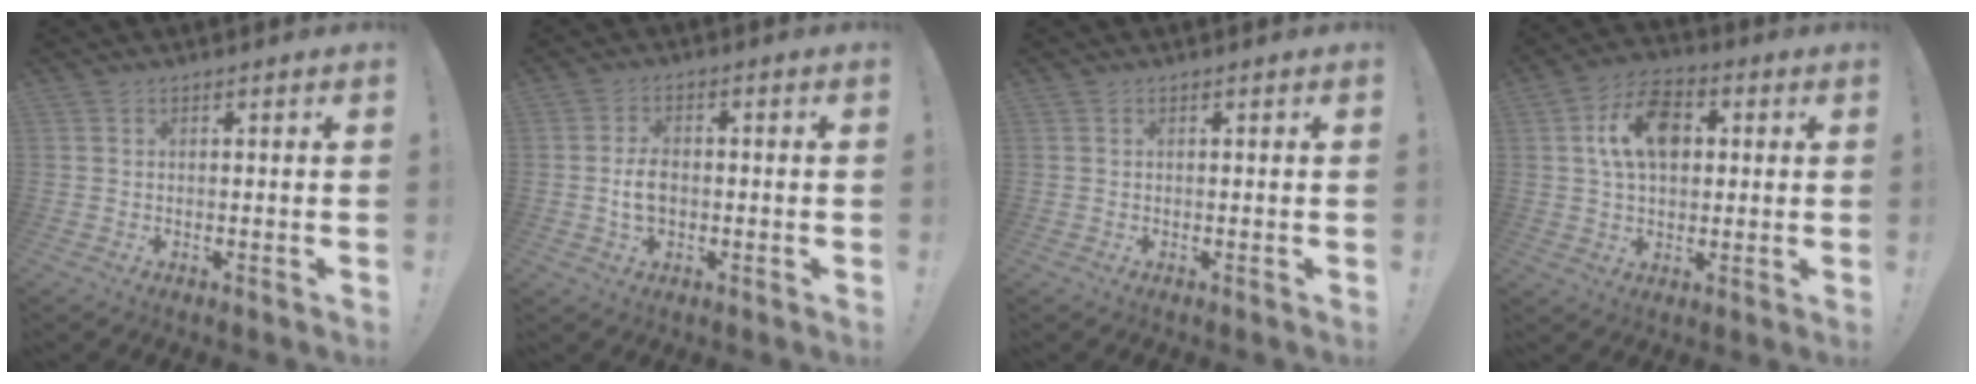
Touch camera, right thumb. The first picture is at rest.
{"total": 5.5, "force": [-0.8, 3.7, 4.0], "torque": [-0.067, 0.003, -0.017]}
{"total": 0.0}
{"total": 13.3, "force": [3.5, 8.9, 9.2], "torque": [-0.144, 0.009, 0.068]}